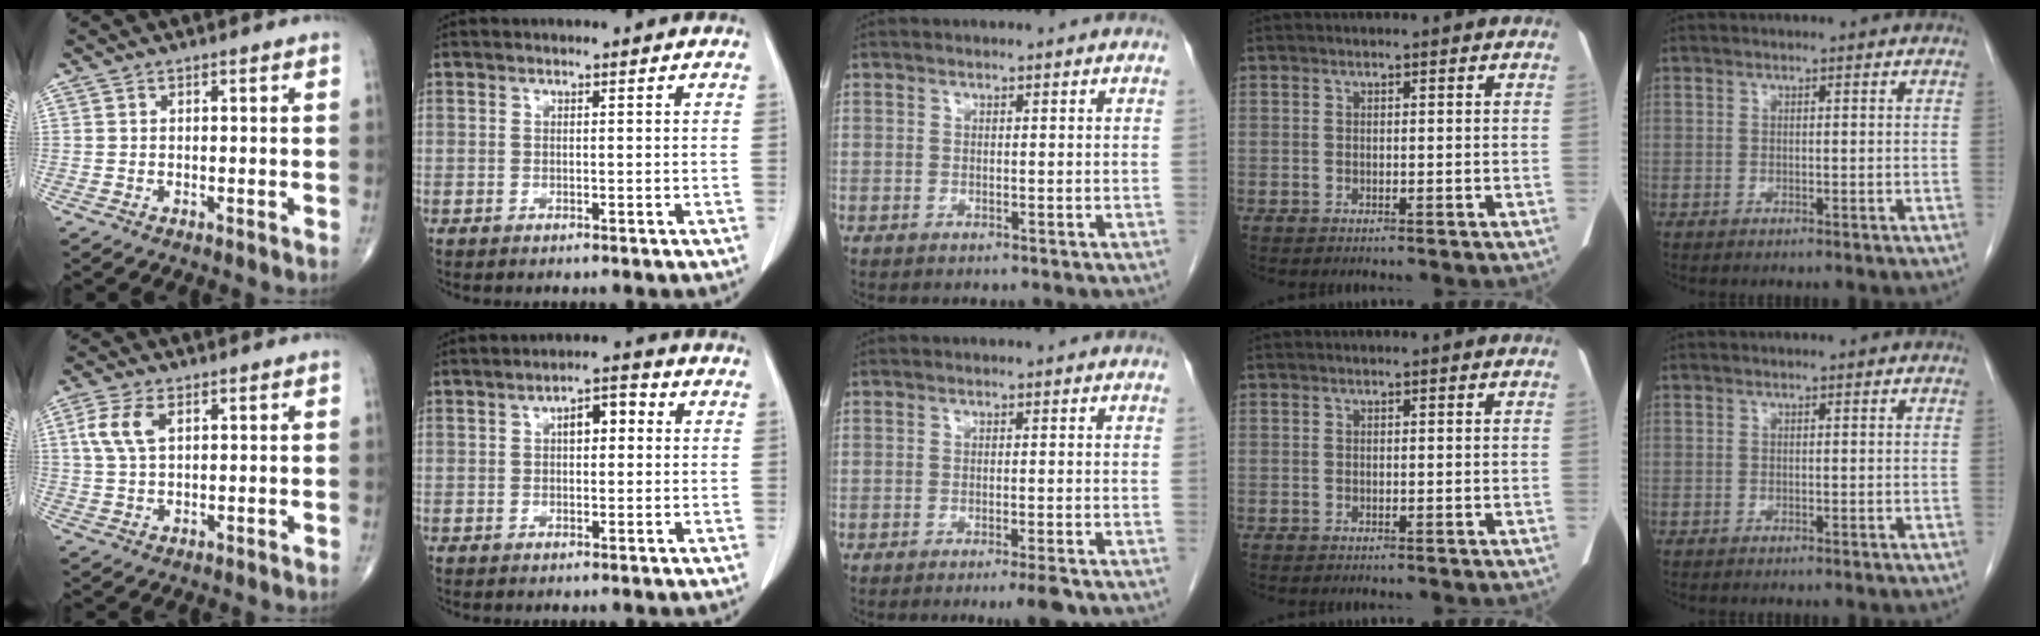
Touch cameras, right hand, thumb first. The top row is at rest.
{"thumb": {"total": 5.9, "force": [2.0, 3.1, 4.6], "torque": [-0.110, 0.006, 0.040]}, "index": {"total": 4.3, "force": [0.8, 1.9, 3.8], "torque": [-0.058, 0.022, 0.009]}, "middle": {"total": 3.3, "force": [-2.3, -0.1, 2.3], "torque": [-0.028, -0.007, -0.033]}}